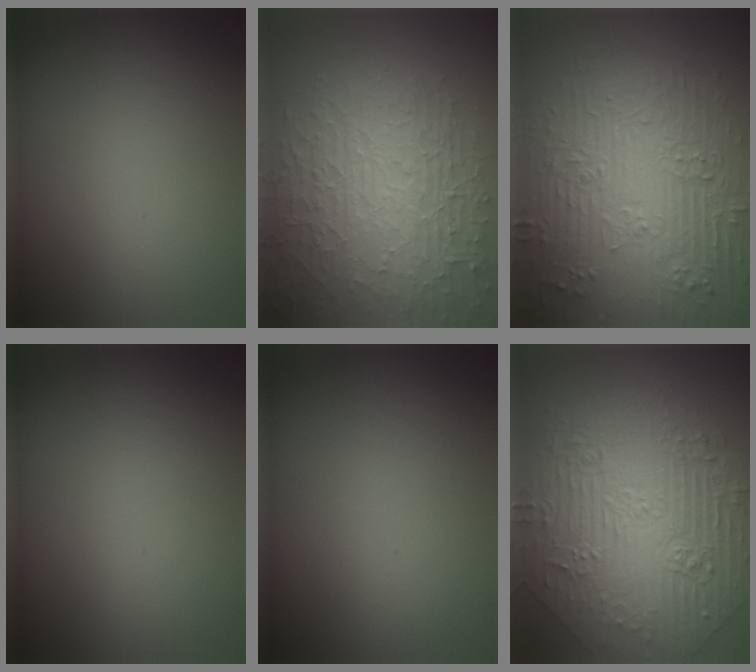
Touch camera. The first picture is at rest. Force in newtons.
{"total": 10.3, "press": 6.7, "slide": 7.9}
{"total": 9.1, "press": 6.6, "slide": 6.3}
{"total": 0.0}
{"total": 0.0}
{"total": 10.8, "press": 7.5, "slide": 7.7}